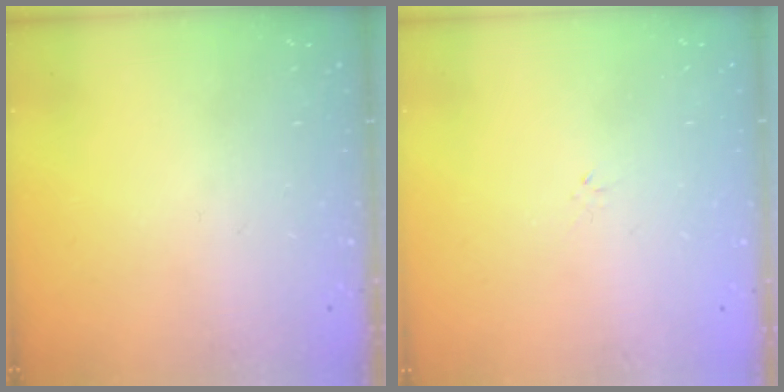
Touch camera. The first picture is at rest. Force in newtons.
{"total": 0.0}